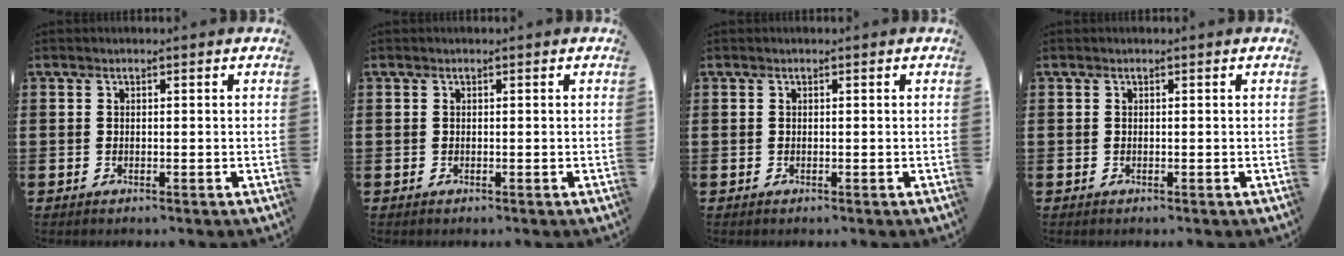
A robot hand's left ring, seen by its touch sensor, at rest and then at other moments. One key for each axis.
{"total": 0.0}
{"total": 0.0}
{"total": 0.0}